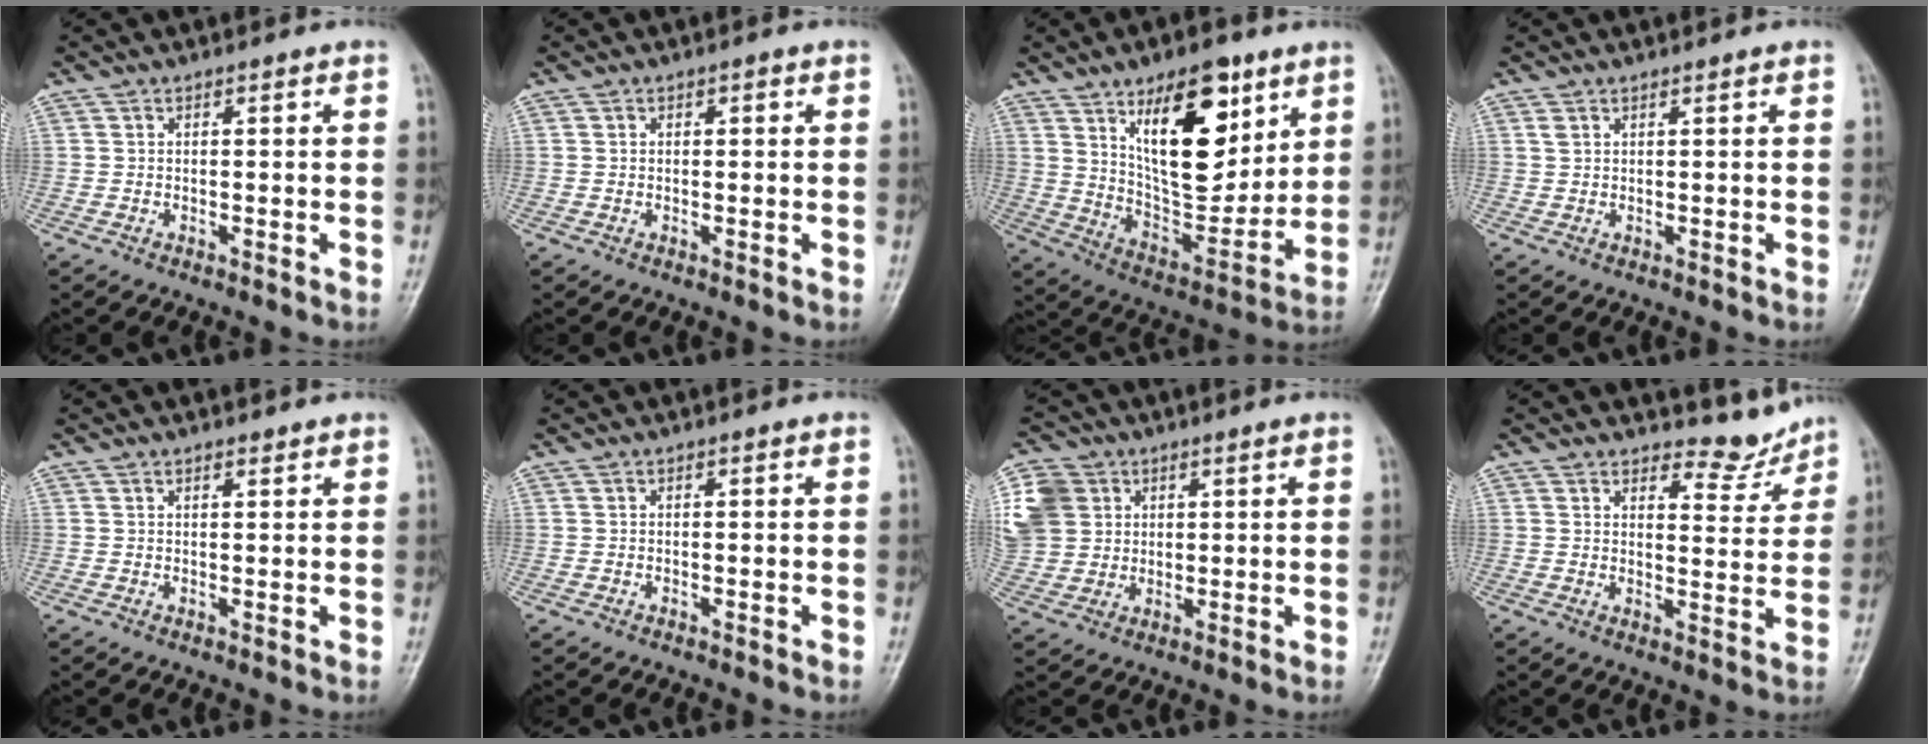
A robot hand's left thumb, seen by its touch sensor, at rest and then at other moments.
{"total": 0.8, "force": [0.1, 0.6, 0.5], "torque": [0.000, 0.004, -0.002]}
{"total": 19.7, "force": [8.9, 9.4, 14.8], "torque": [-0.172, -0.052, 0.159]}
{"total": 1.0, "force": [0.7, 0.4, 0.6], "torque": [-0.010, 0.004, 0.017]}
{"total": 1.1, "force": [1.0, 0.4, 0.3], "torque": [-0.002, -0.008, 0.014]}
{"total": 0.0}
{"total": 13.1, "force": [4.0, 11.1, 5.7], "torque": [-0.132, 0.015, 0.080]}
{"total": 5.9, "force": [5.4, 2.4, 0.4], "torque": [0.016, -0.053, 0.073]}